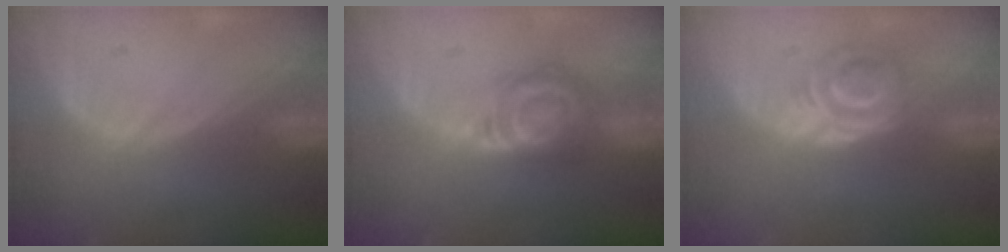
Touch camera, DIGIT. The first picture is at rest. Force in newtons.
{"total": 6.7, "press": 6.3, "slide": 2.1}
{"total": 6.2, "press": 5.1, "slide": 3.6}